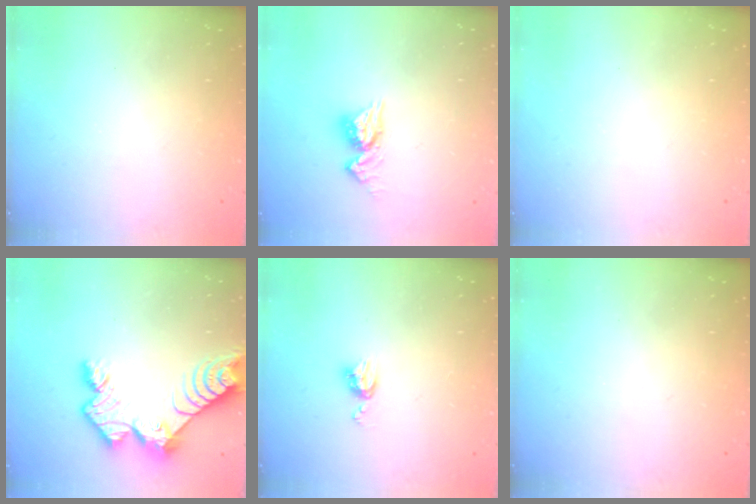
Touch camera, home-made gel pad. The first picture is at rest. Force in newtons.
{"total": 8.3, "press": 8.3, "slide": 0.8}
{"total": 0.0}
{"total": 11.0, "press": 11.0, "slide": 0.9}
{"total": 6.1, "press": 6.1, "slide": 0.6}
{"total": 0.0}